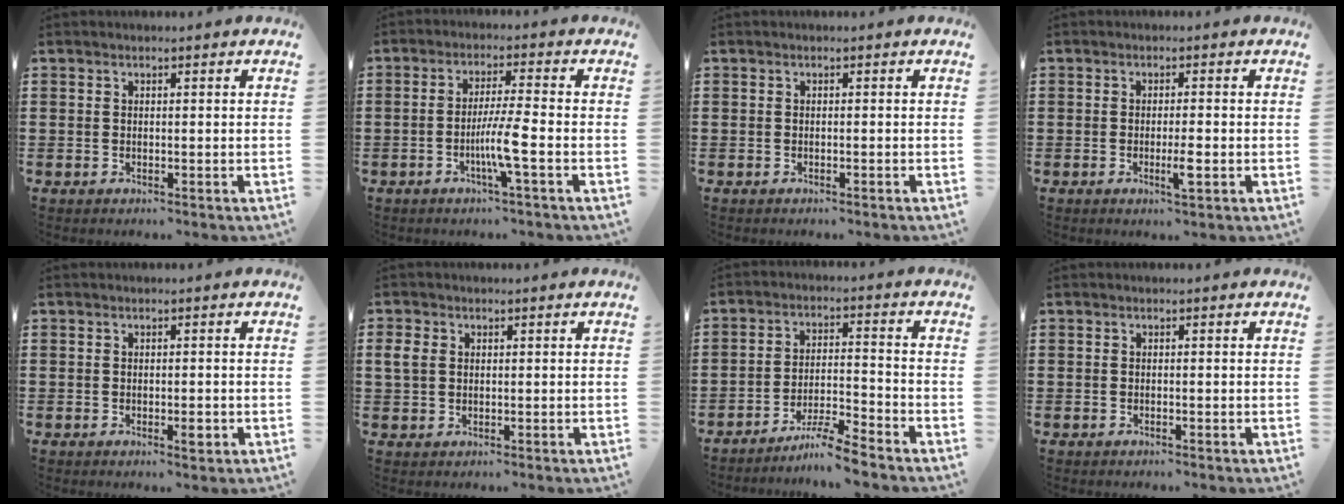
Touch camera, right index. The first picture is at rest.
{"total": 5.8, "force": [-2.1, -0.5, 5.4], "torque": [-0.107, -0.014, -0.044]}
{"total": 0.0}
{"total": 2.9, "force": [-0.9, 0.2, 2.8], "torque": [-0.054, -0.006, -0.018]}
{"total": 1.9, "force": [-0.7, 0.6, 1.6], "torque": [-0.029, -0.001, -0.012]}
{"total": 2.6, "force": [0.7, 2.1, 1.5], "torque": [-0.043, 0.006, 0.010]}
{"total": 5.8, "force": [-5.2, -0.4, 2.5], "torque": [-0.050, -0.009, -0.101]}
{"total": 0.0}